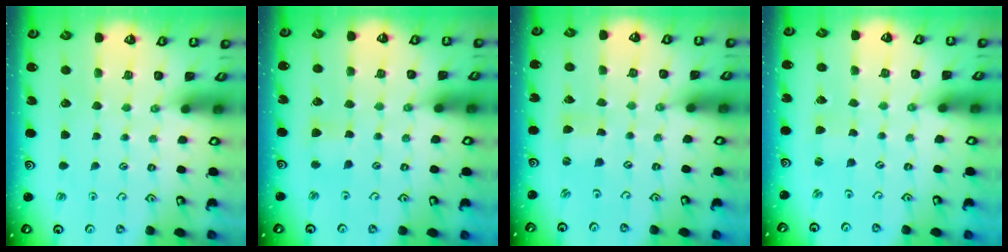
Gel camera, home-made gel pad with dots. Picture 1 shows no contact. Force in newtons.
{"total": 2.8, "press": 2.8, "slide": 0.5}
{"total": 1.1, "press": 1.1, "slide": 0.2}
{"total": 0.8, "press": 0.8, "slide": 0.1}